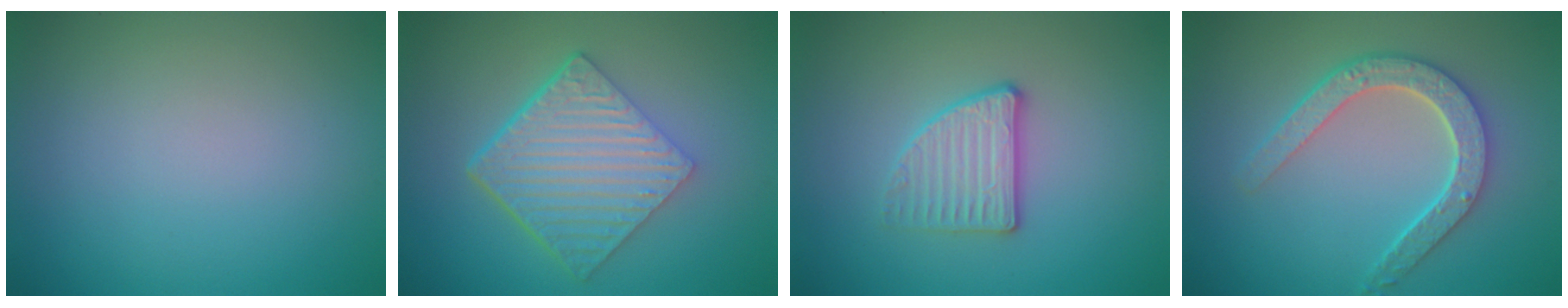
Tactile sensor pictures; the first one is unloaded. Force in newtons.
{"total": 6.7, "press": 4.7, "slide": 4.8}
{"total": 2.7, "press": 2.6, "slide": 0.8}
{"total": 4.7, "press": 3.8, "slide": 2.8}